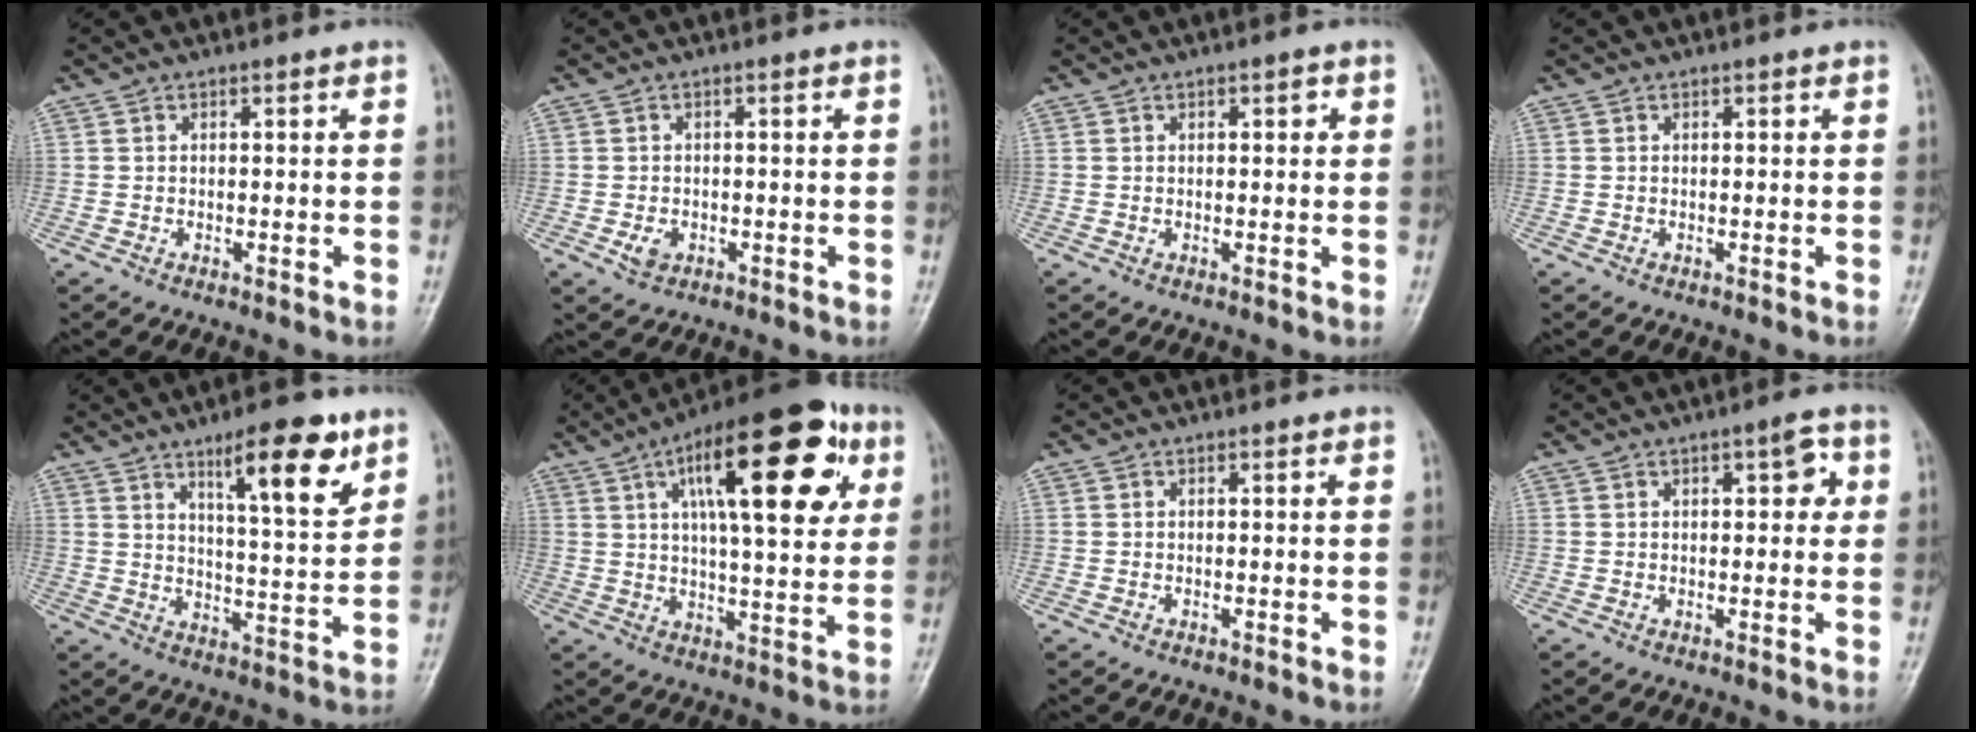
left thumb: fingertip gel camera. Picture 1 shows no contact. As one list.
[{"total": 2.4, "force": [-0.9, 1.7, 1.4], "torque": [-0.021, 0.002, -0.011]}, {"total": 1.8, "force": [0.6, 0.8, 1.5], "torque": [-0.017, 0.002, 0.007]}, {"total": 0.0}, {"total": 9.1, "force": [5.5, 3.1, 6.5], "torque": [-0.071, -0.035, 0.081]}, {"total": 23.7, "force": [8.8, 8.5, 20.3], "torque": [-0.275, -0.001, 0.124]}, {"total": 0.0}, {"total": 4.4, "force": [1.3, 1.9, 3.8], "torque": [-0.034, 0.003, 0.011]}]